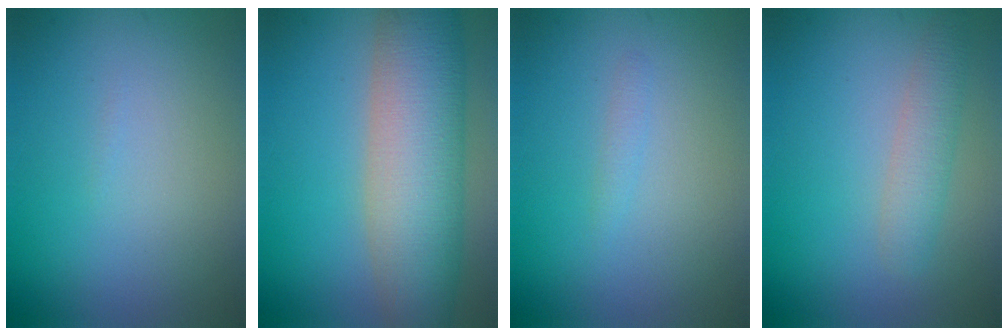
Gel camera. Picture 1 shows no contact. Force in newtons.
{"total": 9.9, "press": 9.9, "slide": 0.5}
{"total": 0.6, "press": 0.6, "slide": 0.1}
{"total": 2.4, "press": 2.4, "slide": 0.2}